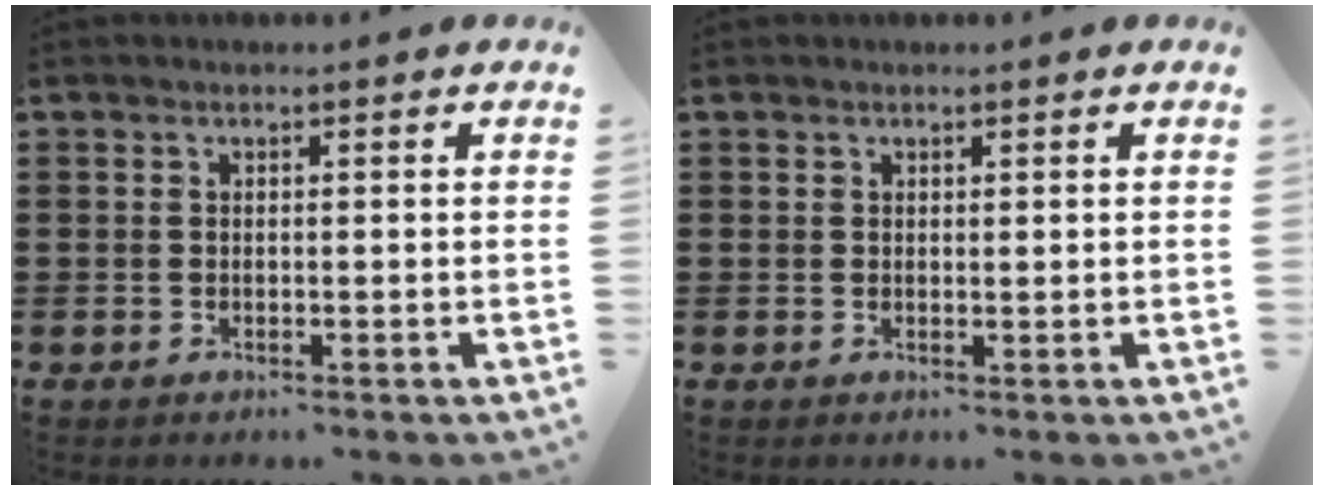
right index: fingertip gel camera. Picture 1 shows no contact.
{"total": 0.5, "force": [0.5, 0.2, 0.1], "torque": [-0.003, -0.001, 0.010]}